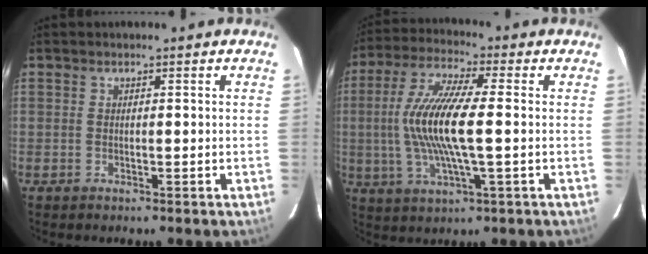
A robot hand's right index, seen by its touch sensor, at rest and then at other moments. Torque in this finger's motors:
{"motor_torque": [1.90, -0.08, 1.06, 0.21]}